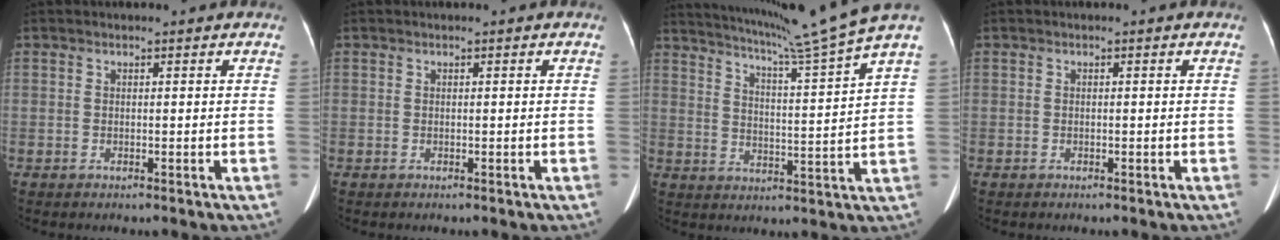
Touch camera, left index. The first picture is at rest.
{"total": 0.0}
{"total": 14.0, "force": [12.0, -3.6, 6.2], "torque": [-0.111, -0.045, 0.175]}
{"total": 0.0}